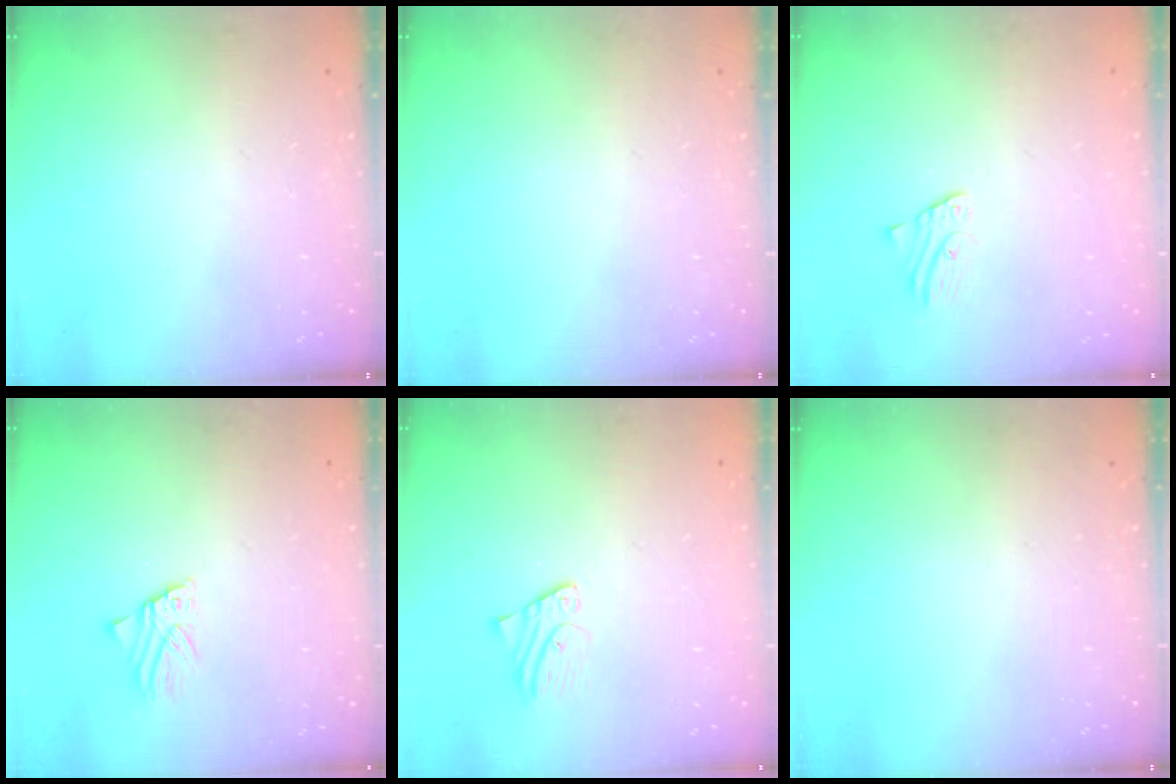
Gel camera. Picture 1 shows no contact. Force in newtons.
{"total": 0.0}
{"total": 1.3, "press": 1.2, "slide": 0.1}
{"total": 2.1, "press": 2.1, "slide": 0.2}
{"total": 2.7, "press": 2.7, "slide": 0.2}
{"total": 0.0}